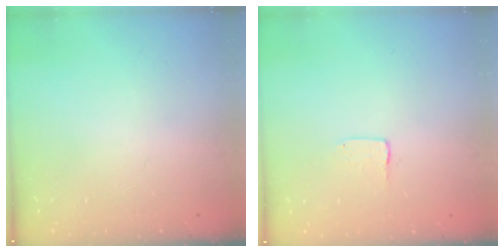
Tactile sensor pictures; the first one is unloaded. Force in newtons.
{"total": 2.0, "press": 2.0, "slide": 0.2}